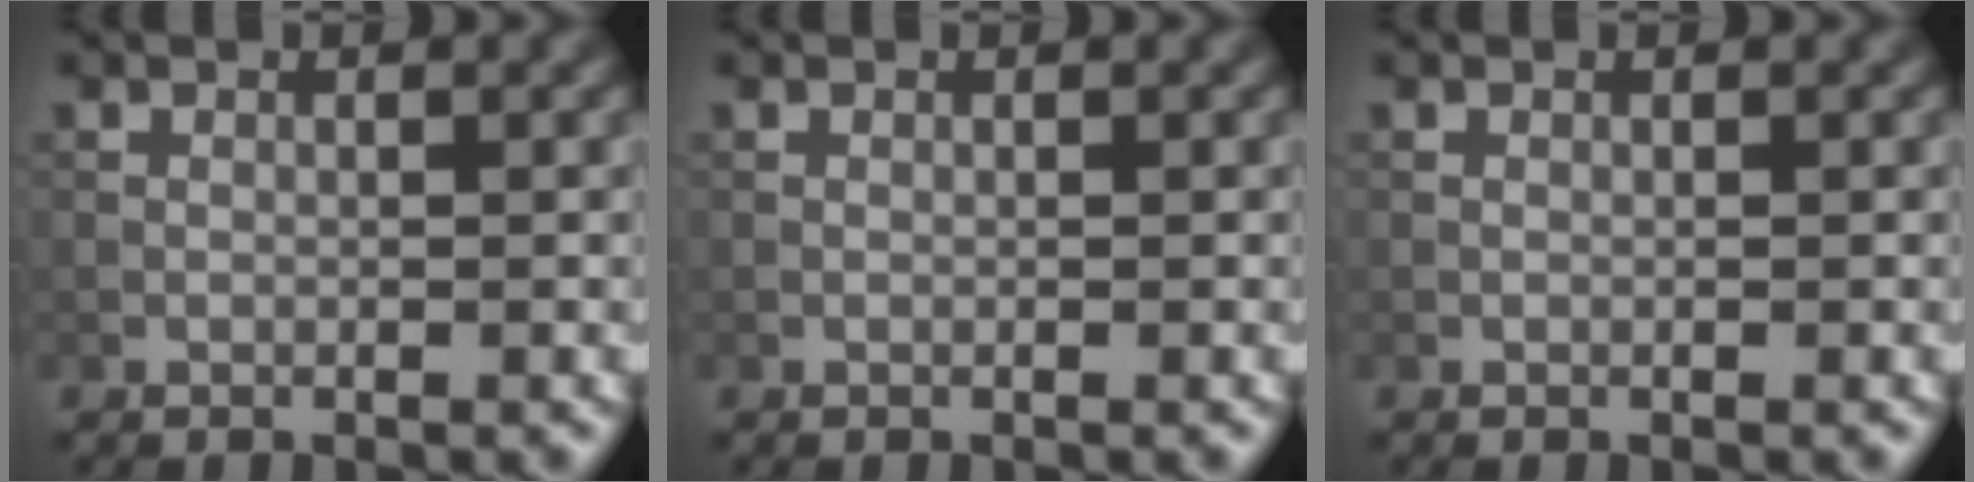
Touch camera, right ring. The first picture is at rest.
{"total": 0.0}
{"total": 0.0}